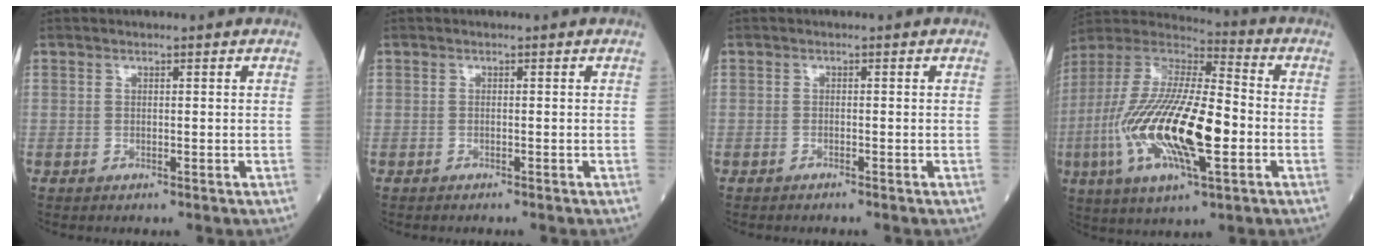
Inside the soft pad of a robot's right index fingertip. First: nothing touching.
{"total": 1.3, "force": [-1.1, -0.1, 0.7], "torque": [-0.010, 0.001, -0.012]}
{"total": 0.8, "force": [-0.7, -0.1, 0.3], "torque": [-0.010, 0.000, -0.008]}
{"total": 22.1, "force": [-4.8, 5.3, 20.9], "torque": [-0.449, -0.021, -0.089]}